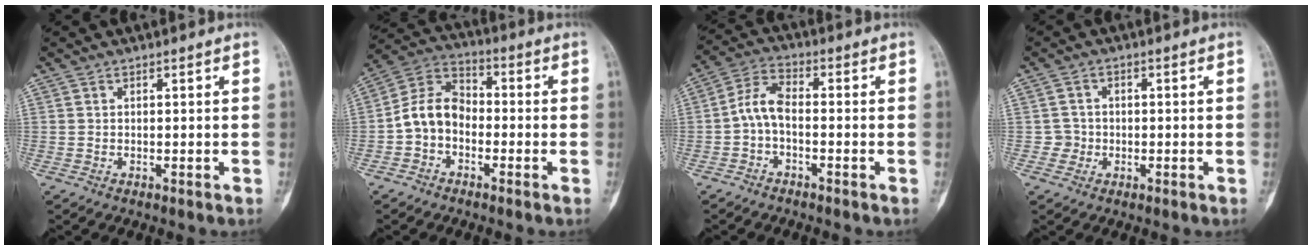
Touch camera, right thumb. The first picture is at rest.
{"total": 8.9, "force": [-2.2, 6.7, 5.4], "torque": [-0.087, 0.039, -0.057]}
{"total": 5.7, "force": [-1.4, 2.9, 4.7], "torque": [-0.096, 0.028, -0.039]}
{"total": 2.8, "force": [-0.6, 2.7, 0.1], "torque": [0.017, 0.010, -0.016]}